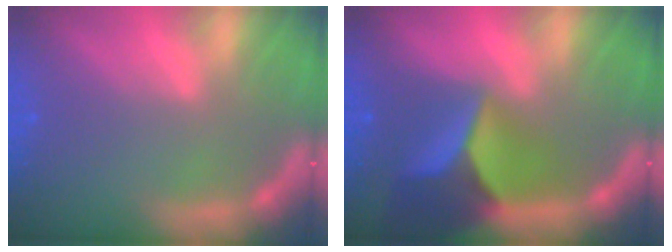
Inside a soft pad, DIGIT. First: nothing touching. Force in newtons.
{"total": 9.5}